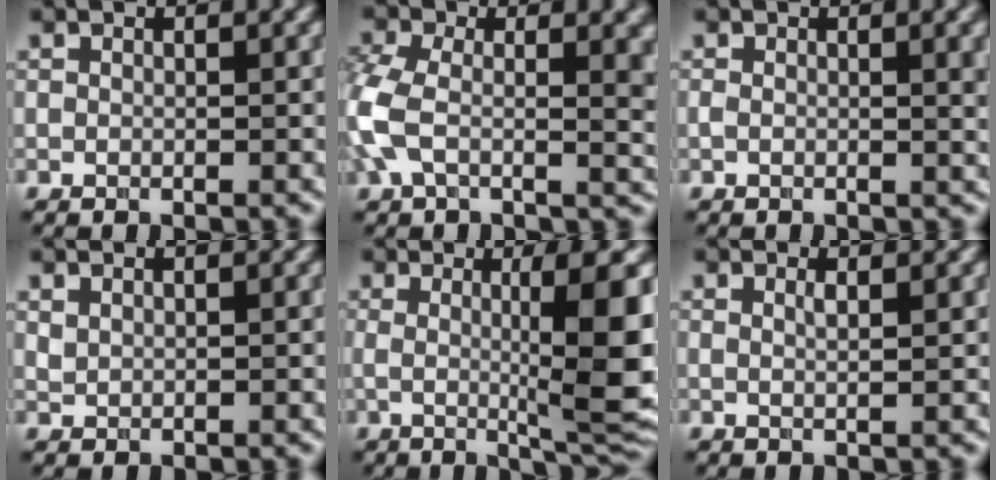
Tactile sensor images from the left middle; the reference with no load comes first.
{"total": 9.1, "force": [-0.5, 4.7, 7.8], "torque": [-0.202, -0.012, -0.003]}
{"total": 3.1, "force": [0.3, 0.9, 3.0], "torque": [-0.033, 0.006, 0.008]}
{"total": 0.6, "force": [0.6, 0.0, -0.2], "torque": [-0.008, -0.001, 0.020]}
{"total": 9.4, "force": [0.1, 1.6, 9.2], "torque": [-0.120, -0.010, 0.015]}
{"total": 0.7, "force": [0.2, 0.1, 0.6], "torque": [-0.008, 0.002, 0.008]}